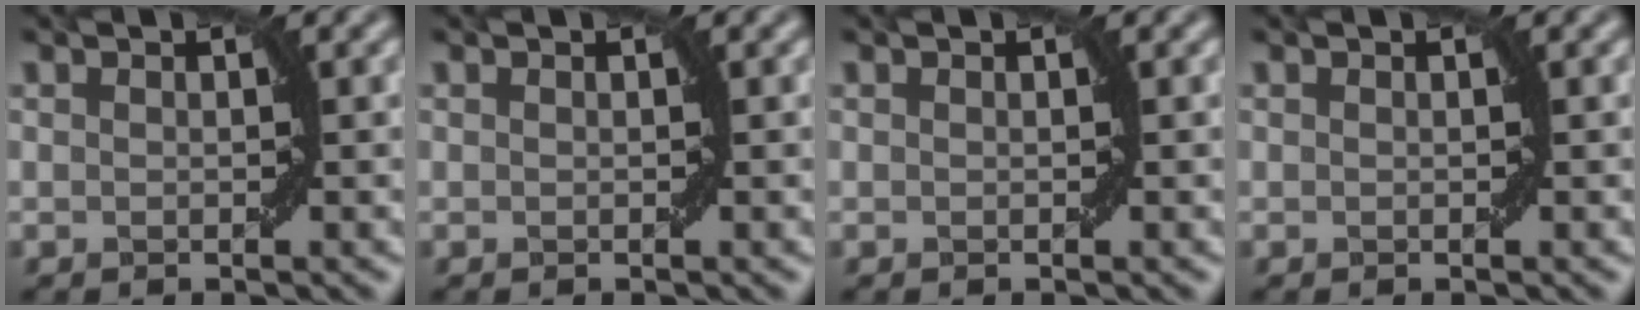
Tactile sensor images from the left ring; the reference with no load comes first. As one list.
[{"total": 0.0}, {"total": 0.0}, {"total": 0.0}]